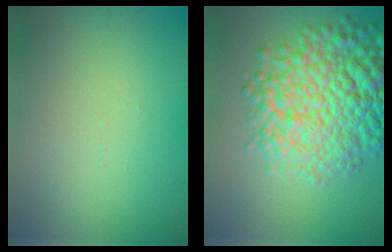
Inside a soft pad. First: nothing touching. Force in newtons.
{"total": 11.8, "press": 11.8, "slide": 0.4}